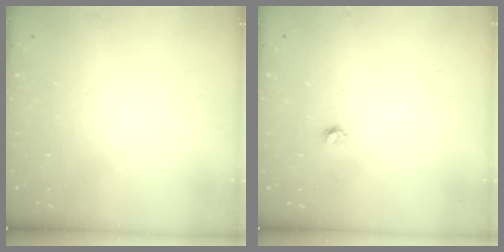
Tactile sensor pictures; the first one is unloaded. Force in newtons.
{"total": 3.3, "press": 3.3, "slide": 0.3}